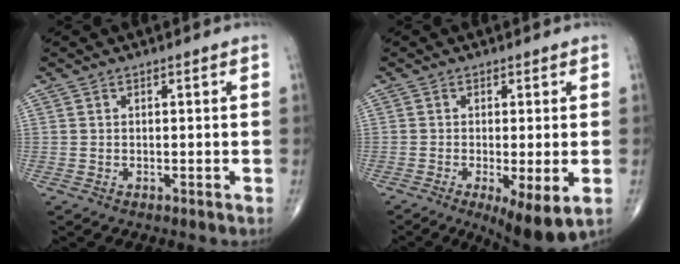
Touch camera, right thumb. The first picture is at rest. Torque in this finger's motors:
{"motor_torque": [0.05, 0.91, 0.15, -0.17, 0.07]}